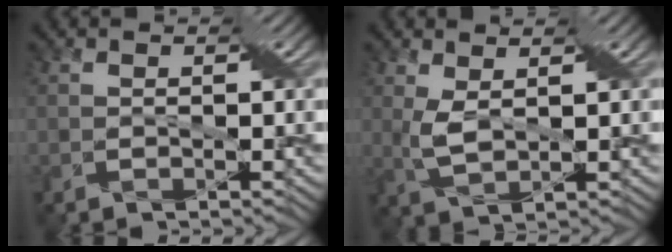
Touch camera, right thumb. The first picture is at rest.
{"total": 3.3, "force": [1.1, 1.3, 2.8], "torque": [-0.070, 0.000, 0.030]}